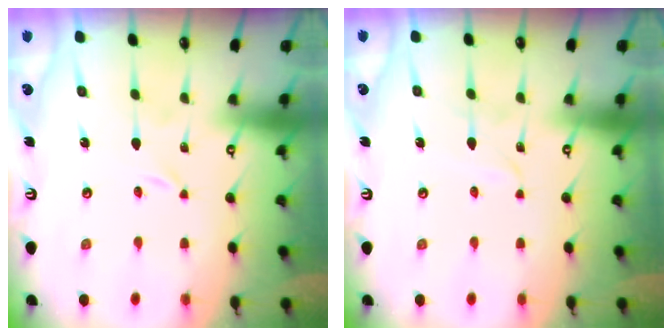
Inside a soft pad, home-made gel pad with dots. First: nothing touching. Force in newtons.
{"total": 3.5, "press": 3.5, "slide": 0.4}